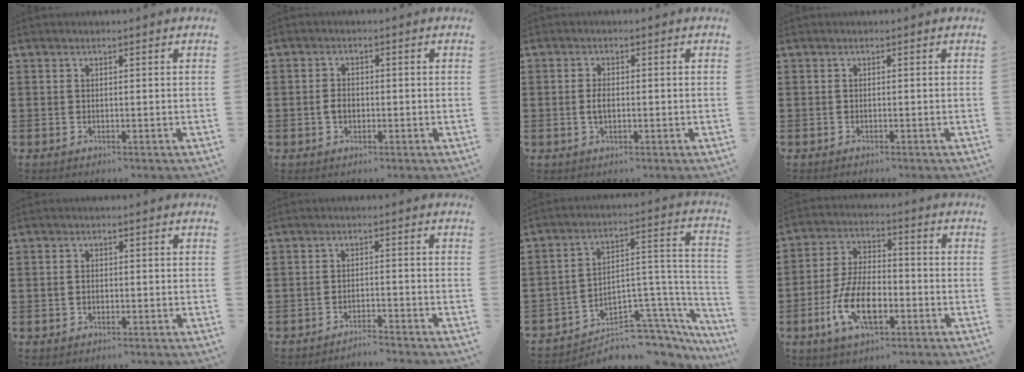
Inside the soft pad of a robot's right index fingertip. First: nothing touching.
{"total": 2.0, "force": [-0.4, 1.3, 1.4], "torque": [-0.029, 0.005, -0.008]}
{"total": 2.4, "force": [-0.2, 1.1, 2.1], "torque": [-0.048, 0.000, -0.007]}
{"total": 0.0}
{"total": 0.8, "force": [-0.2, 0.6, 0.6], "torque": [-0.013, 0.002, -0.005]}
{"total": 2.2, "force": [-2.2, -0.2, 0.2], "torque": [-0.007, 0.003, -0.047]}
{"total": 6.8, "force": [-5.6, 2.9, 2.6], "torque": [-0.040, 0.002, -0.103]}
{"total": 10.4, "force": [-3.8, 4.7, 8.4], "torque": [-0.190, -0.008, -0.072]}